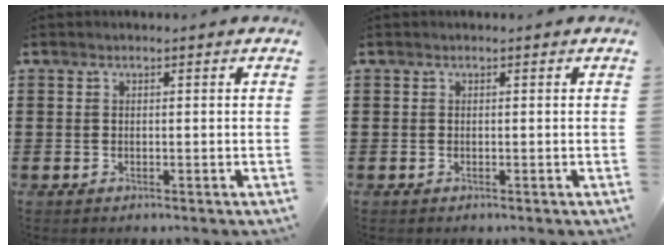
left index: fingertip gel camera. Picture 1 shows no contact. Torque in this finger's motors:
{"motor_torque": [0.00, 0.00, 0.00, -0.01]}